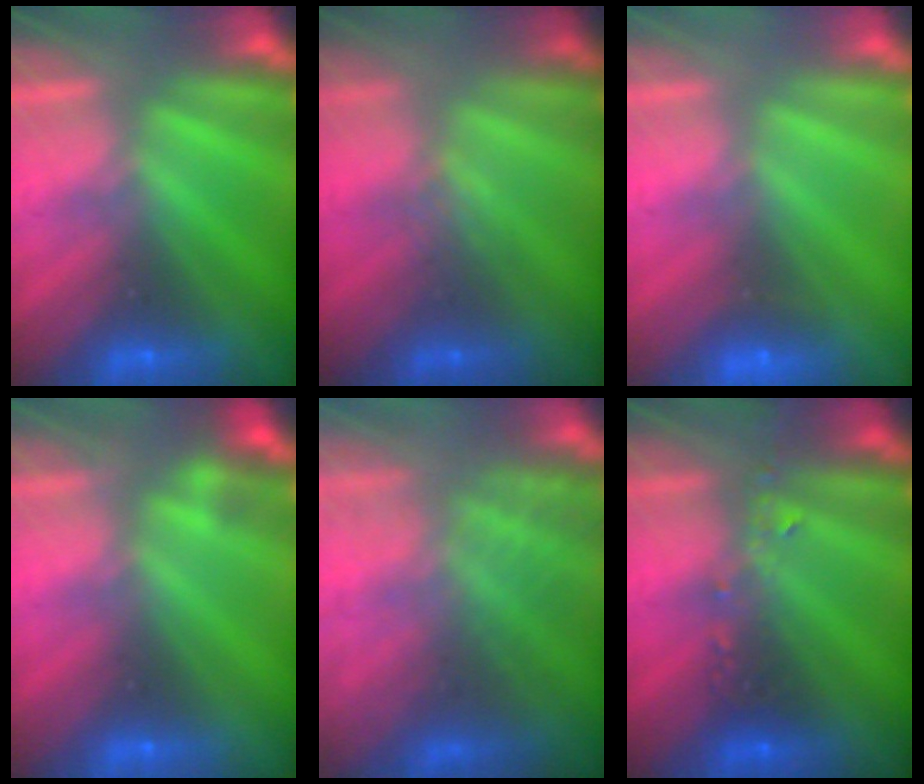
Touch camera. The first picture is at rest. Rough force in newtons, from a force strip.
{"total": 2.5}
{"total": 1.9}
{"total": 2.2}
{"total": 7.3}
{"total": 2.4}